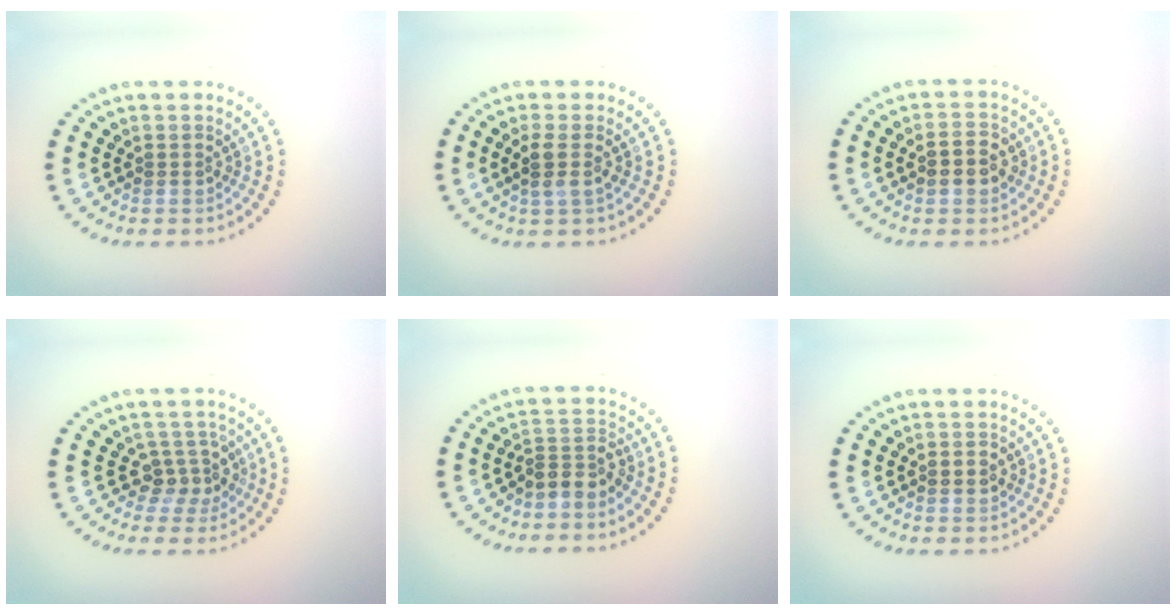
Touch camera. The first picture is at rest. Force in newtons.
{"total": 2.0, "press": 1.6, "slide": 1.1}
{"total": 2.8, "press": 2.8, "slide": 0.2}
{"total": 2.5, "press": 2.0, "slide": 1.6}
{"total": 2.4, "press": 1.8, "slide": 1.6}
{"total": 1.5, "press": 1.5, "slide": 0.1}